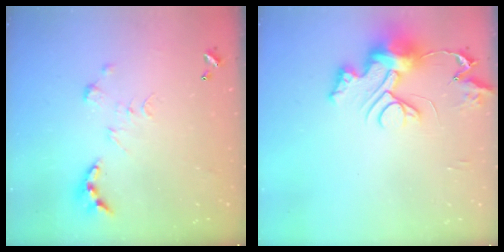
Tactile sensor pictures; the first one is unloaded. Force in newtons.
{"total": 13.0, "press": 13.0, "slide": 0.8}